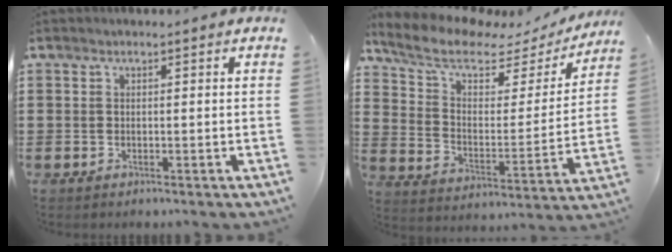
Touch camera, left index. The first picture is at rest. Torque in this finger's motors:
{"motor_torque": [2.14, 0.00, 0.58, 0.03]}